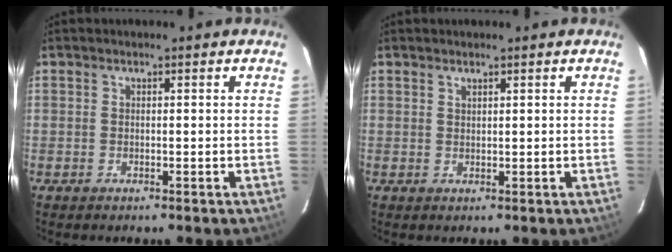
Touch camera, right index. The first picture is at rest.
{"total": 0.7, "force": [0.7, 0.2, 0.2], "torque": [-0.004, 0.001, 0.013]}